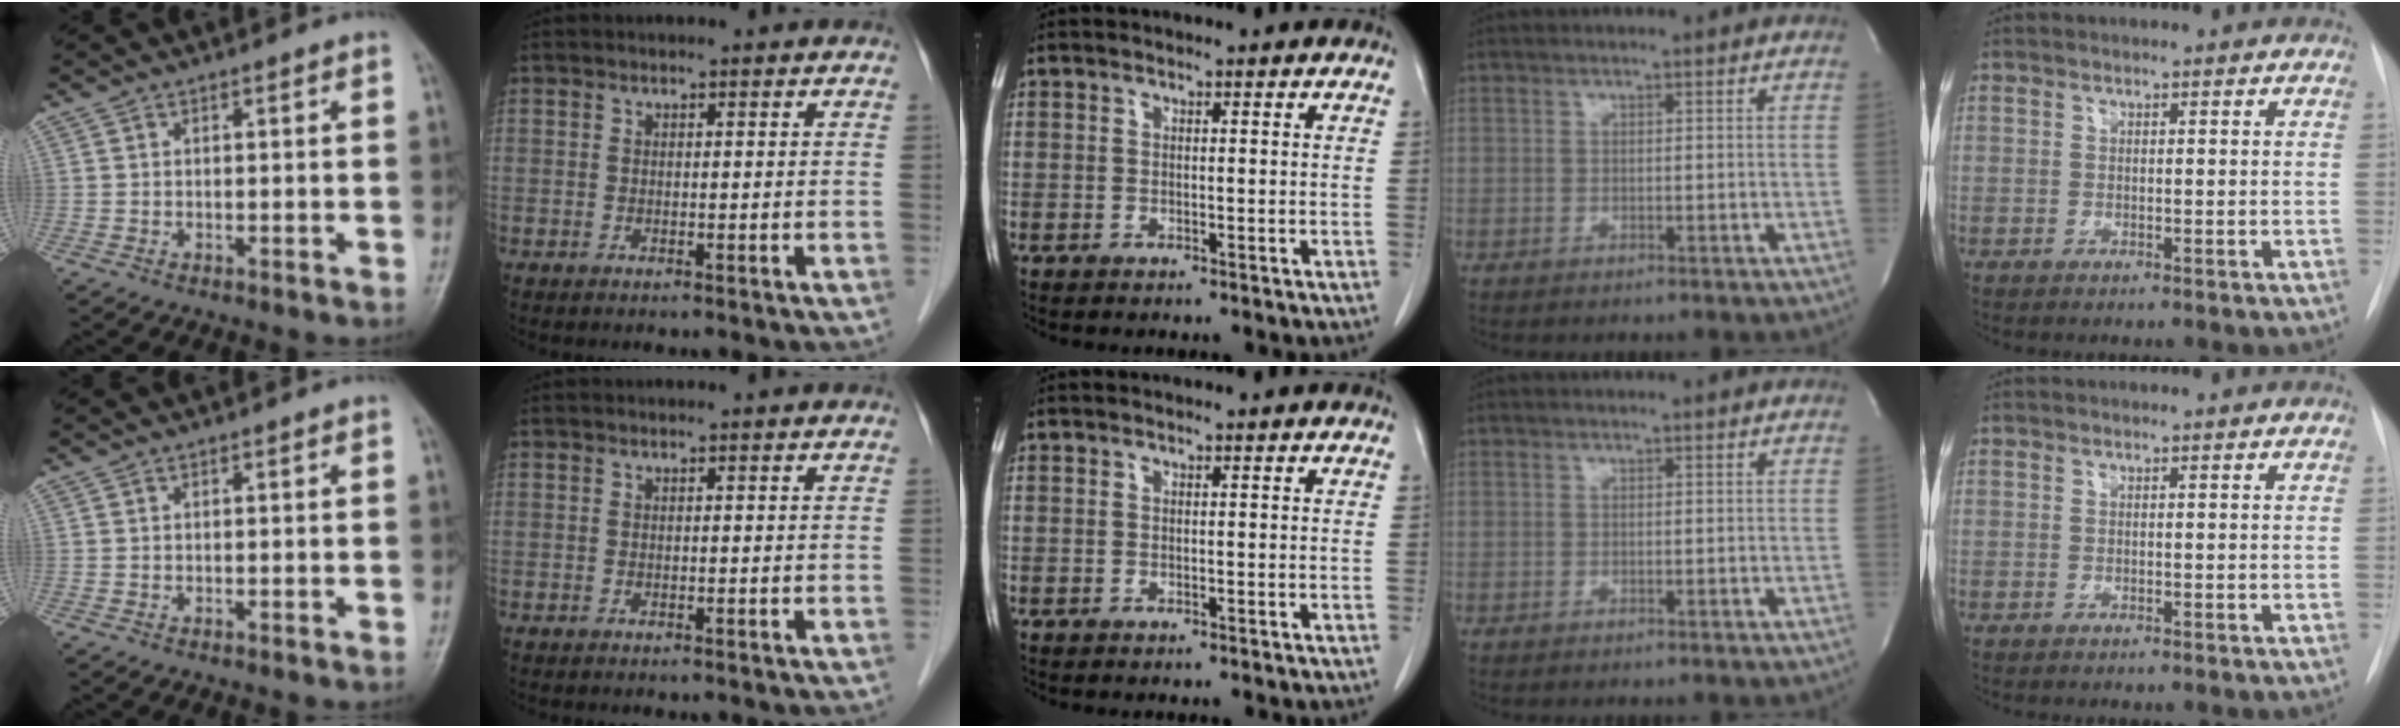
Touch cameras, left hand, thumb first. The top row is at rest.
{}